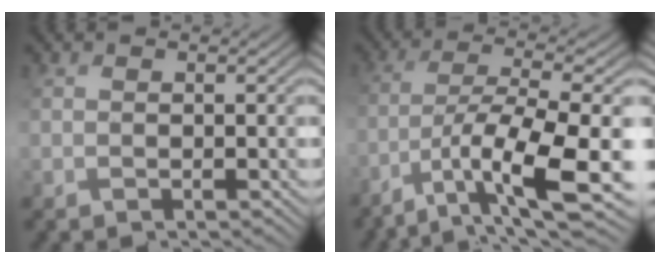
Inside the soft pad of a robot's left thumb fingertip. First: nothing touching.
{"total": 11.9, "force": [-5.6, 3.6, 9.9], "torque": [-0.193, -0.023, -0.081]}